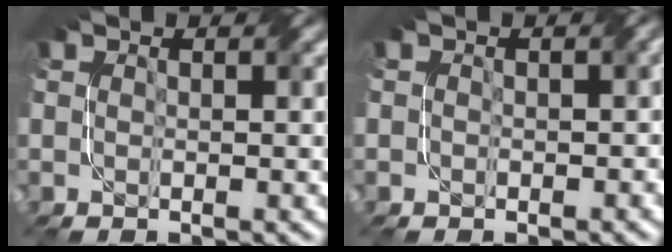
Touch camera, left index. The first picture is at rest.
{"total": 1.6, "force": [0.2, 1.2, 1.0], "torque": [-0.013, -0.003, -0.001]}